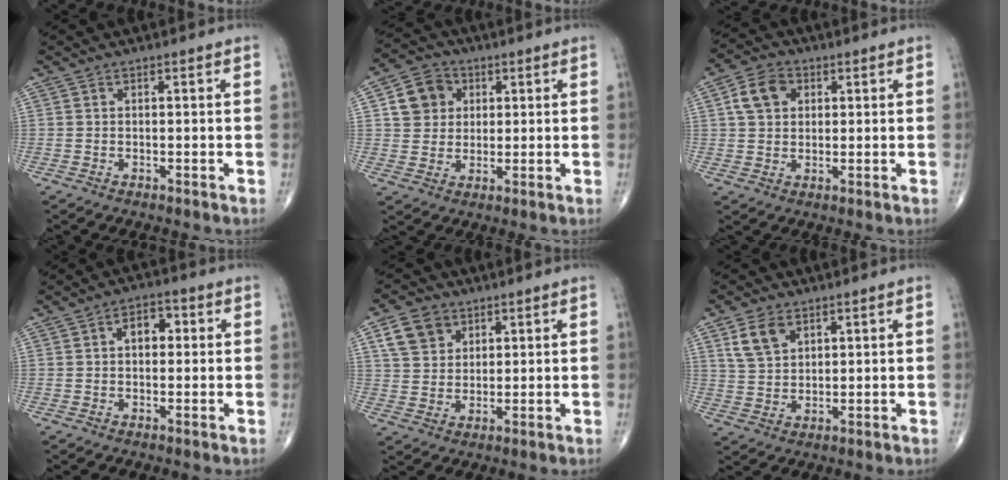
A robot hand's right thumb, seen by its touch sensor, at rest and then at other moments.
{"total": 8.2, "force": [2.3, 7.2, 3.2], "torque": [-0.030, 0.000, 0.036]}
{"total": 7.0, "force": [2.0, 5.3, 4.0], "torque": [-0.060, 0.007, 0.032]}
{"total": 4.8, "force": [0.7, 3.2, 3.5], "torque": [-0.035, 0.013, 0.004]}
{"total": 7.5, "force": [3.7, 5.7, 3.3], "torque": [-0.039, -0.010, 0.070]}
{"total": 6.5, "force": [3.3, 4.2, 3.7], "torque": [-0.060, -0.010, 0.070]}